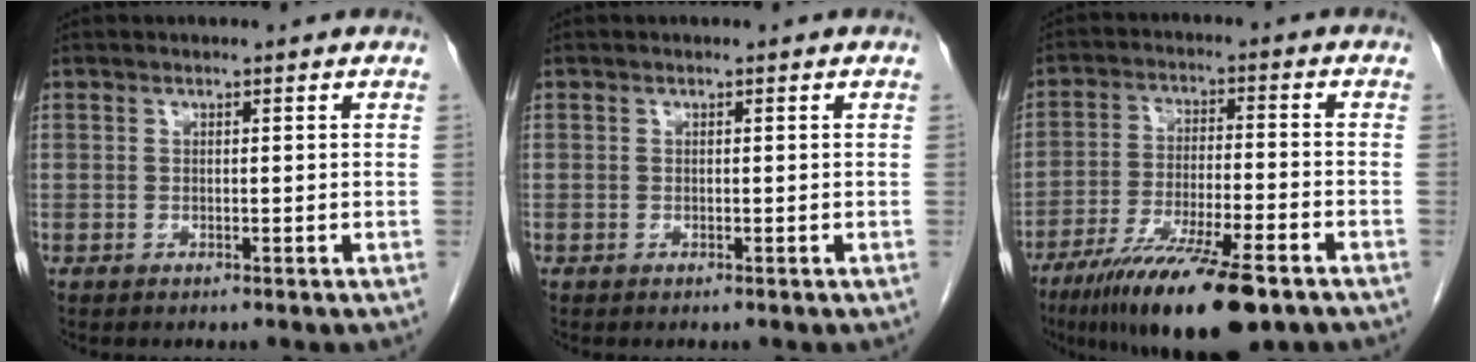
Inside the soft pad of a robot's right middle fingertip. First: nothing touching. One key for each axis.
{"total": 0.0}
{"total": 16.2, "fx": -11.0, "fy": 2.3, "fz": 11.7, "tx": -0.196, "ty": -0.040, "tz": -0.187}